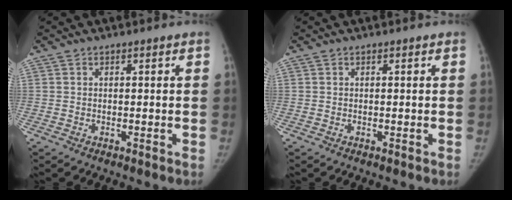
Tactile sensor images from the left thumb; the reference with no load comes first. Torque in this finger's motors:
{"motor_torque": [-0.03, -0.01, 0.14, -0.12, 0.00]}